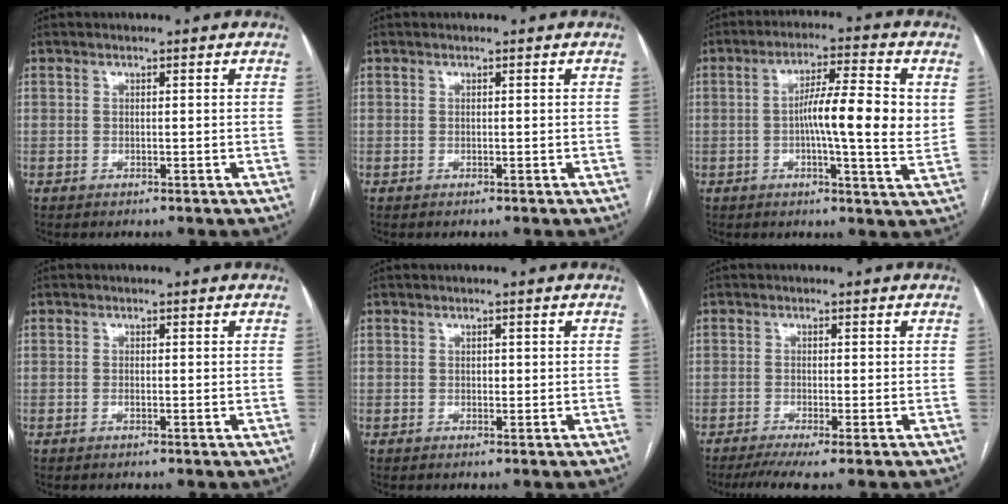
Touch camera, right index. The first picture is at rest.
{"total": 0.0}
{"total": 11.1, "force": [0.8, 1.0, 11.0], "torque": [-0.176, 0.008, 0.003]}
{"total": 0.8, "force": [-0.3, 0.2, 0.7], "torque": [-0.010, -0.003, -0.006]}
{"total": 0.7, "force": [0.1, 0.5, 0.5], "torque": [-0.006, 0.001, 0.002]}
{"total": 4.2, "force": [-2.8, 0.0, 3.2], "torque": [-0.055, -0.010, -0.051]}